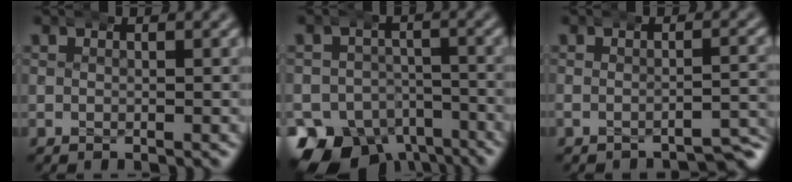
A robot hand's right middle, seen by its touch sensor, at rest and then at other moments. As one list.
[{"total": 14.6, "force": [-8.5, 10.5, 5.5], "torque": [-0.090, -0.063, -0.130]}, {"total": 3.1, "force": [-3.0, 0.1, 0.7], "torque": [-0.007, 0.001, -0.050]}]